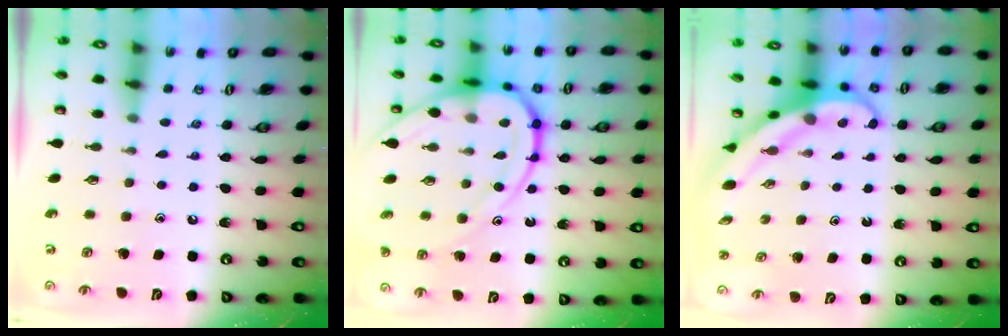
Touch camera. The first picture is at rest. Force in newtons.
{"total": 18.6, "press": 18.5, "slide": 1.8}
{"total": 5.7, "press": 5.7, "slide": 0.5}